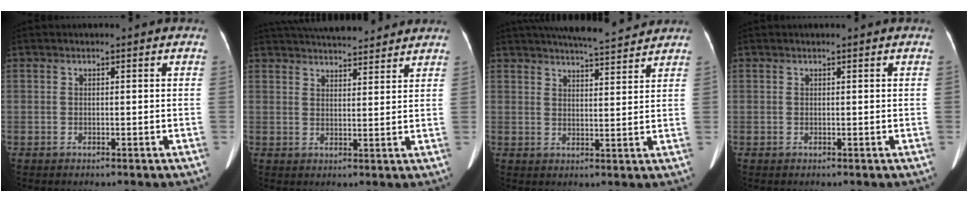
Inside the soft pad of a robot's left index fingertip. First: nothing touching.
{"total": 15.6, "force": [14.3, 3.1, 5.4], "torque": [-0.093, 0.036, 0.208]}
{"total": 11.8, "force": [10.8, 1.3, 4.7], "torque": [-0.074, 0.012, 0.150]}
{"total": 1.0, "force": [0.9, -0.1, 0.4], "torque": [-0.007, 0.018, 0.017]}